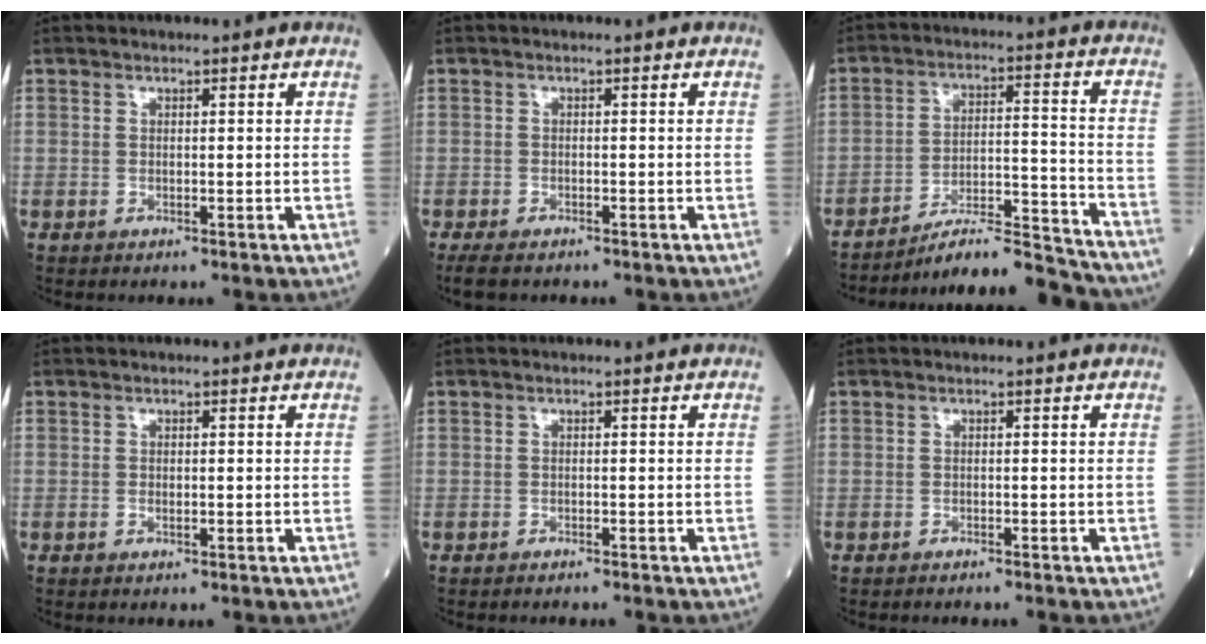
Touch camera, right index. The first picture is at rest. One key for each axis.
{"total": 3.7, "fx": -2.9, "fy": 1.3, "fz": 1.8, "tx": -0.036, "ty": -0.009, "tz": -0.046}
{"total": 12.5, "fx": -12.2, "fy": 0.1, "fz": 2.6, "tx": -0.037, "ty": 0.017, "tz": -0.198}
{"total": 0.7, "fx": -0.1, "fy": 0.3, "fz": 0.6, "tx": -0.011, "ty": 0.000, "tz": -0.001}
{"total": 1.3, "fx": -1.2, "fy": 0.0, "fz": 0.4, "tx": -0.008, "ty": -0.001, "tz": -0.015}
{"total": 1.2, "fx": -1.1, "fy": 0.0, "fz": 0.4, "tx": -0.008, "ty": -0.001, "tz": -0.013}